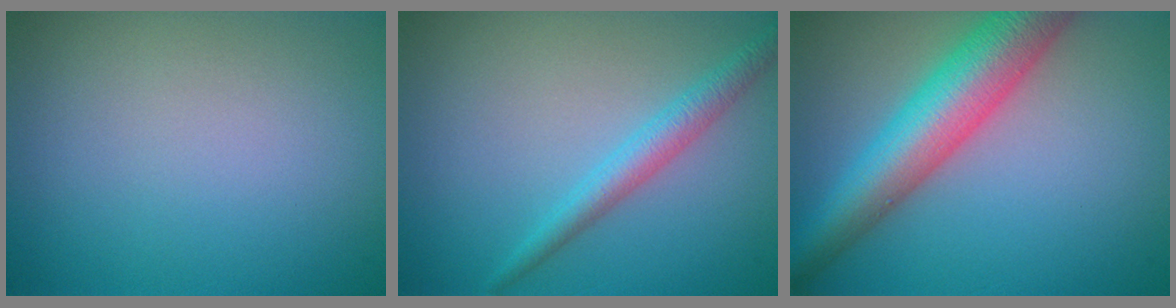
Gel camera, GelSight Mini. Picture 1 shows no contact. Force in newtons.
{"total": 2.4, "press": 2.4, "slide": 0.1}
{"total": 8.1, "press": 8.1, "slide": 0.2}